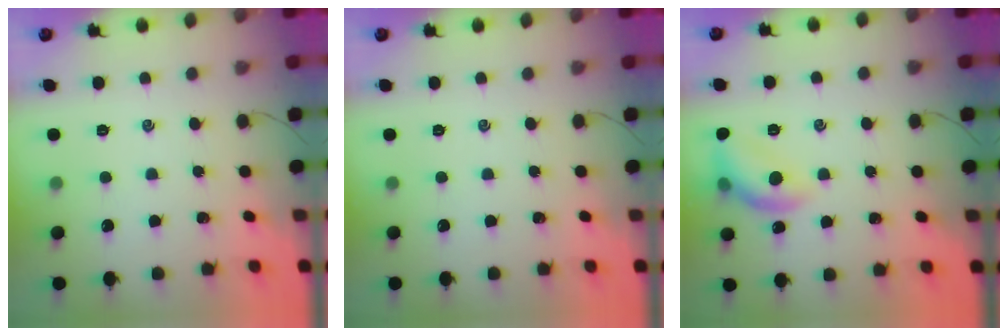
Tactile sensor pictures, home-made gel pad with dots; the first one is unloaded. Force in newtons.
{"total": 0.0}
{"total": 13.0, "press": 12.9, "slide": 0.9}